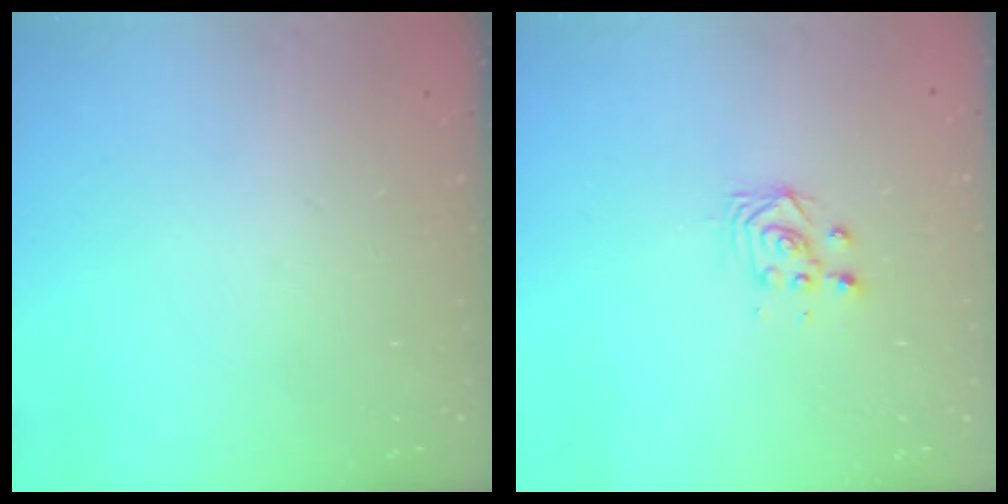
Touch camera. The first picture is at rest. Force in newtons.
{"total": 2.9, "press": 2.9, "slide": 0.4}